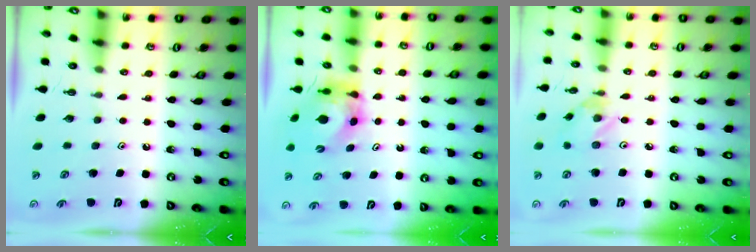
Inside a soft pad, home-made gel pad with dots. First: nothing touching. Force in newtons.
{"total": 5.3, "press": 5.3, "slide": 0.6}
{"total": 2.7, "press": 2.7, "slide": 0.1}